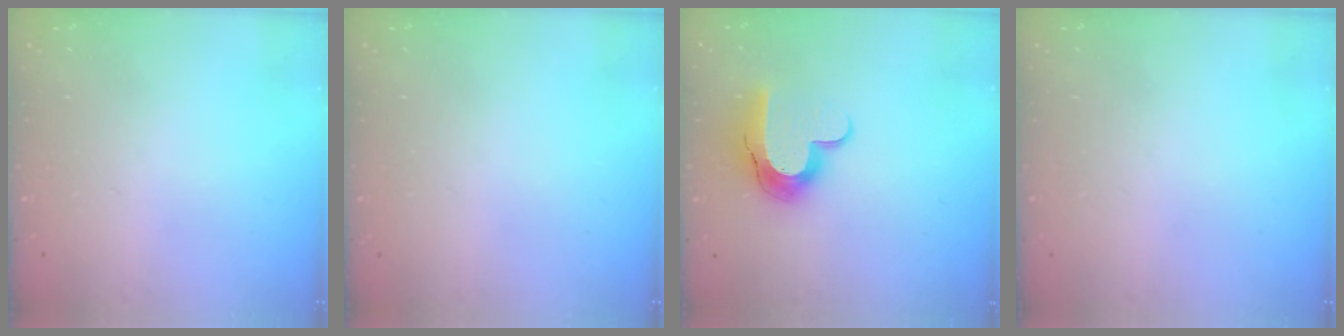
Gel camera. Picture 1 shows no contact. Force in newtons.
{"total": 0.0}
{"total": 12.3, "press": 12.2, "slide": 1.0}
{"total": 0.0}